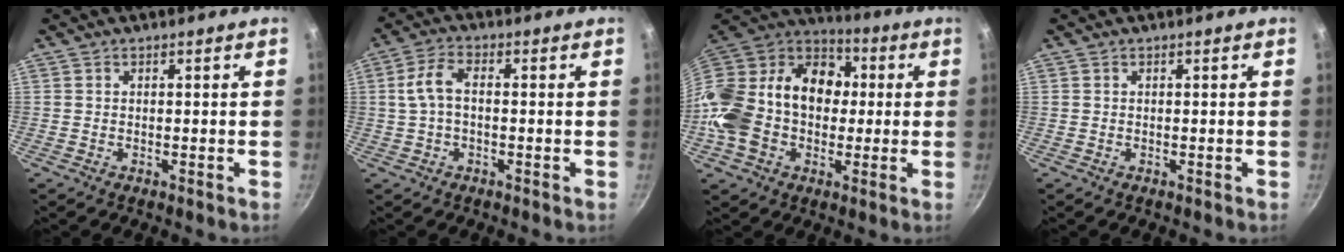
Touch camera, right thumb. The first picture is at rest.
{"total": 5.8, "force": [-0.1, 3.3, 4.7], "torque": [-0.099, 0.022, -0.006]}
{"total": 26.6, "force": [-0.5, 20.1, 17.5], "torque": [-0.334, 0.065, -0.019]}
{"total": 0.0}